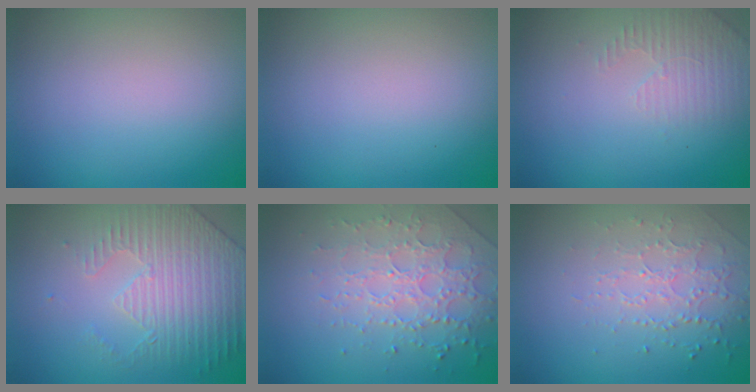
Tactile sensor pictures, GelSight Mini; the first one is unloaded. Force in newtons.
{"total": 0.0}
{"total": 2.3, "press": 2.2, "slide": 0.6}
{"total": 4.4, "press": 3.5, "slide": 2.6}
{"total": 3.7, "press": 3.6, "slide": 1.1}
{"total": 1.7, "press": 1.5, "slide": 0.8}